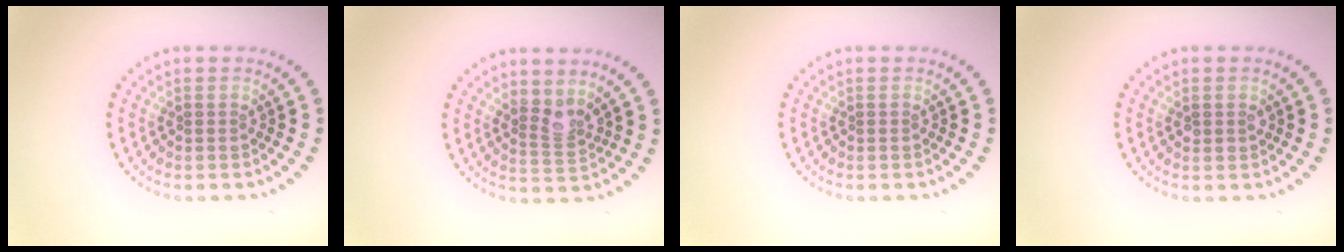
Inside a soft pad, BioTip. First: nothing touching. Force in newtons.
{"total": 2.2, "press": 1.6, "slide": 1.4}
{"total": 0.0}
{"total": 1.2, "press": 1.1, "slide": 0.3}